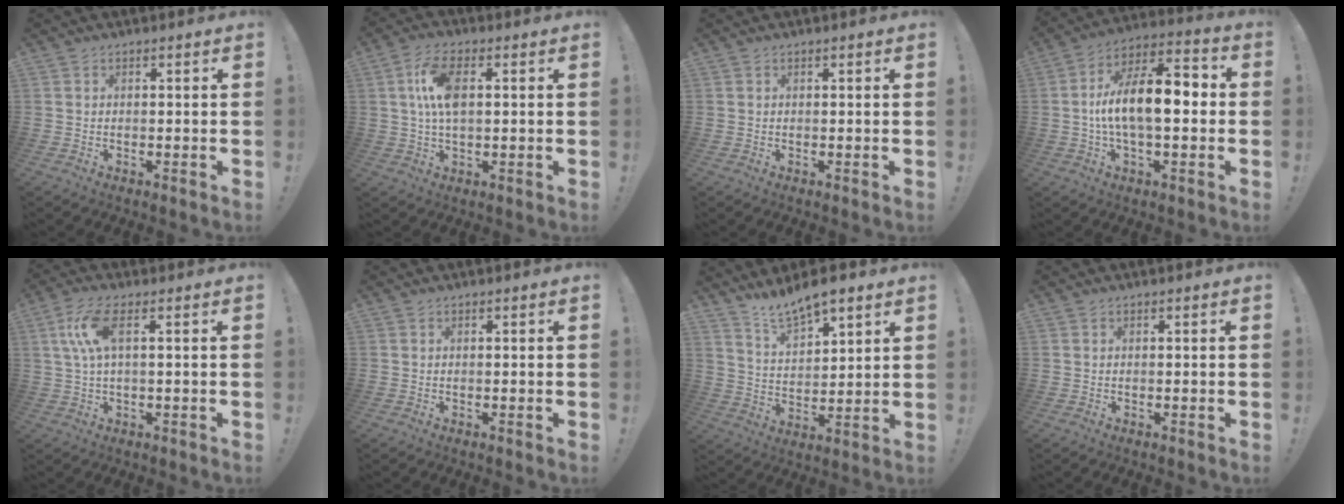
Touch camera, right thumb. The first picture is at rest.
{"total": 10.3, "force": [1.8, 4.9, 8.9], "torque": [-0.177, 0.000, 0.032]}
{"total": 0.0}
{"total": 15.2, "force": [-0.9, 6.5, 13.8], "torque": [-0.236, 0.003, -0.024]}
{"total": 8.6, "force": [2.2, 2.5, 7.9], "torque": [-0.152, 0.001, 0.042]}
{"total": 0.0}
{"total": 10.1, "force": [8.7, 3.1, 3.9], "torque": [-0.080, -0.057, 0.163]}
{"total": 0.0}